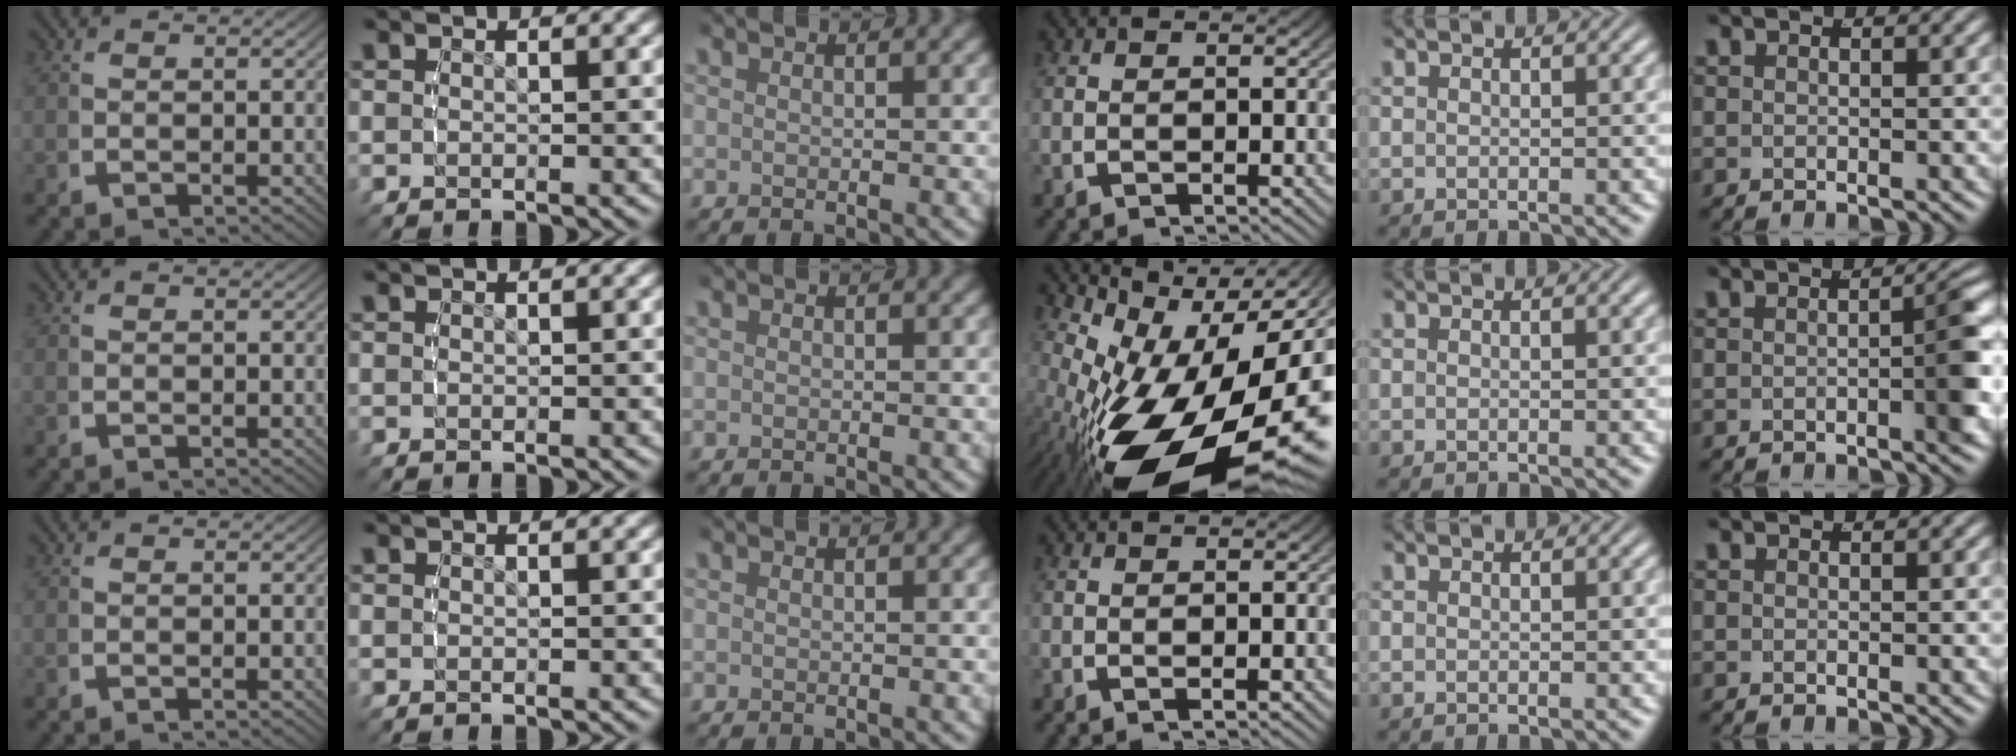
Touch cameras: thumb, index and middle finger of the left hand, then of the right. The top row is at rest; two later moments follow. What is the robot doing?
{"motion": "lift_and_place", "object": "button"}